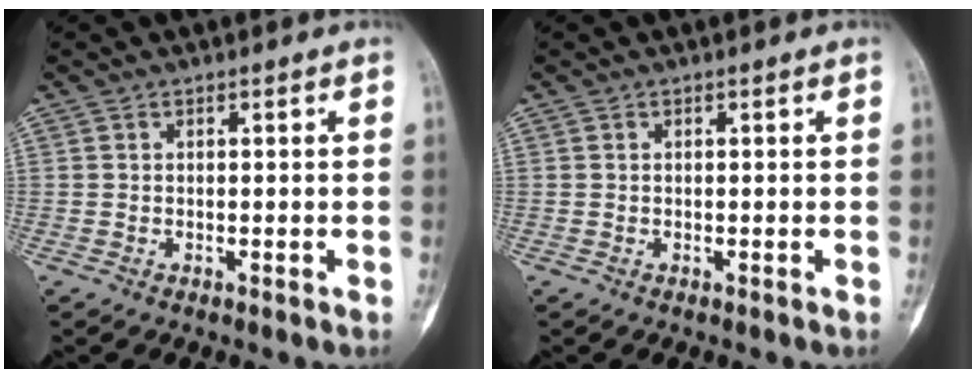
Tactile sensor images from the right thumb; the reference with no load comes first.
{"total": 0.0}